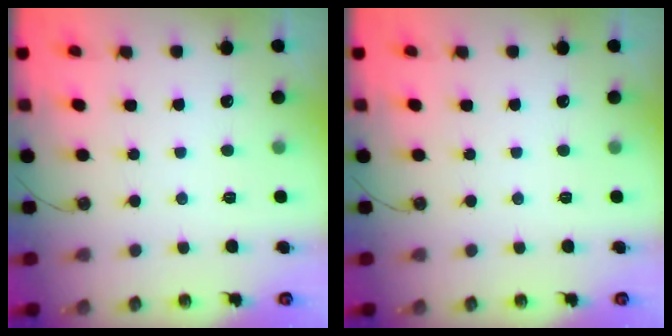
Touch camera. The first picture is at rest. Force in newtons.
{"total": 0.0}